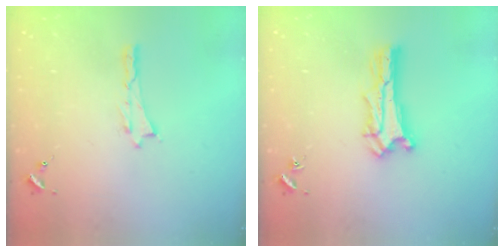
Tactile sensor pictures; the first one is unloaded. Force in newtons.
{"total": 1.4, "press": 1.4, "slide": 0.2}